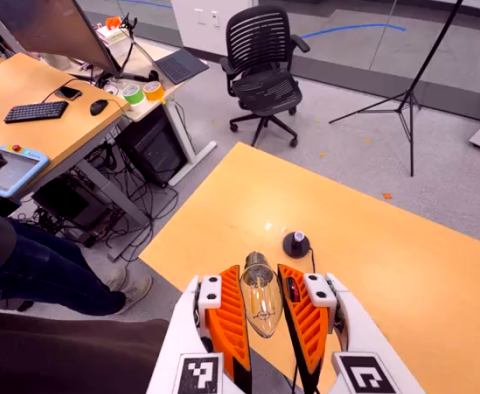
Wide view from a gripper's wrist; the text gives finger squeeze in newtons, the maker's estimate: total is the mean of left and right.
{"total": 11.1, "left": 10.7, "right": 11.6}